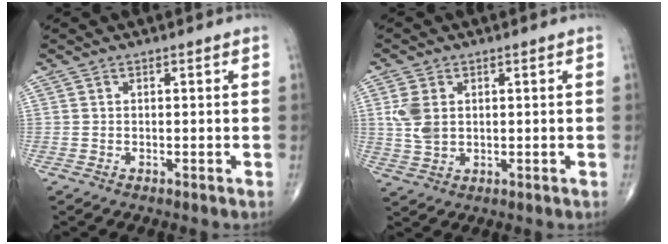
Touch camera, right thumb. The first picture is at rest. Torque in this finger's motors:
{"motor_torque": [0.76, 1.07, 0.75, 0.22, 0.06]}